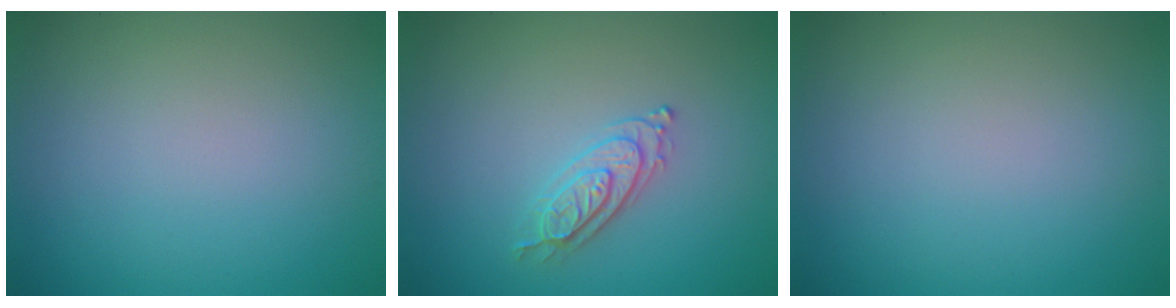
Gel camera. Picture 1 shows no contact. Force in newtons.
{"total": 2.2, "press": 2.2, "slide": 0.3}
{"total": 0.0}